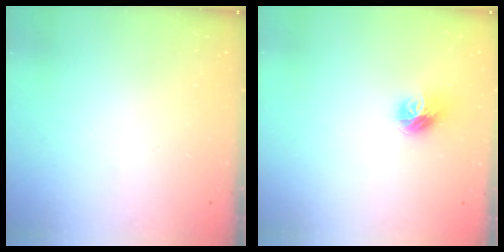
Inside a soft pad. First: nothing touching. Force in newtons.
{"total": 9.4, "press": 9.4, "slide": 0.5}